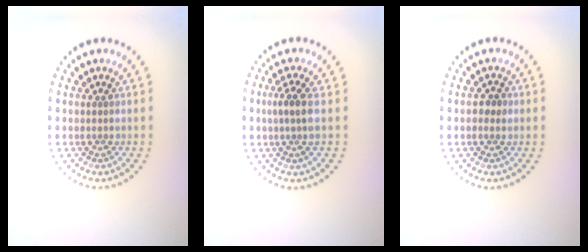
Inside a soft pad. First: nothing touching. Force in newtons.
{"total": 2.3, "press": 1.8, "slide": 1.4}
{"total": 1.4, "press": 1.4, "slide": 0.1}